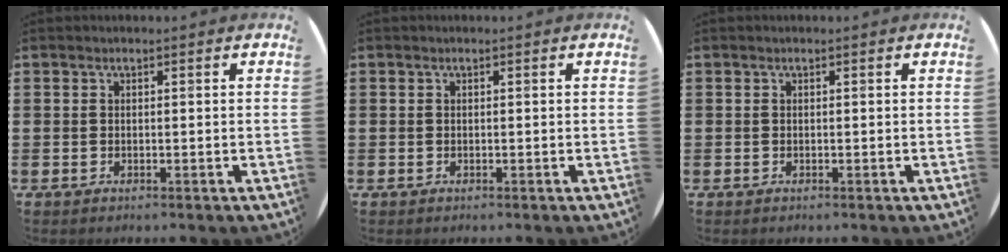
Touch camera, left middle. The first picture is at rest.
{"total": 0.0}
{"total": 0.0}